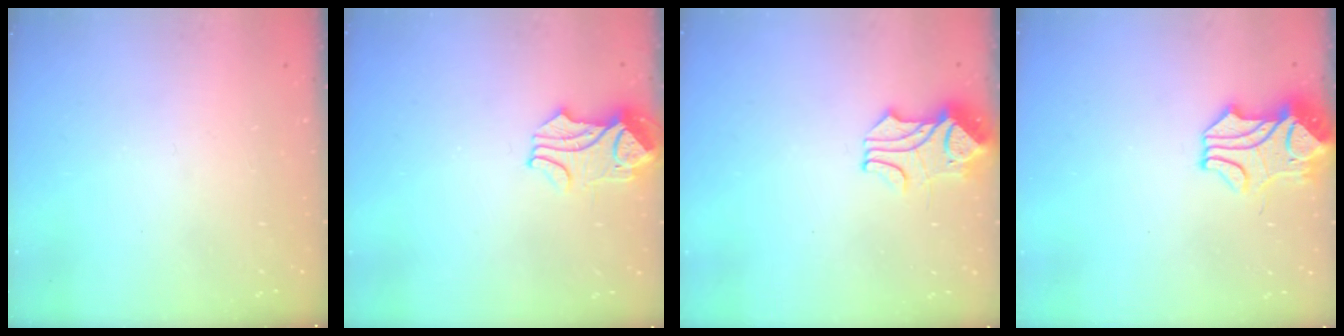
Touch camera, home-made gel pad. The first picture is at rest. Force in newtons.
{"total": 2.0, "press": 1.8, "slide": 1.0}
{"total": 1.7, "press": 1.3, "slide": 1.1}
{"total": 2.7, "press": 2.4, "slide": 1.1}